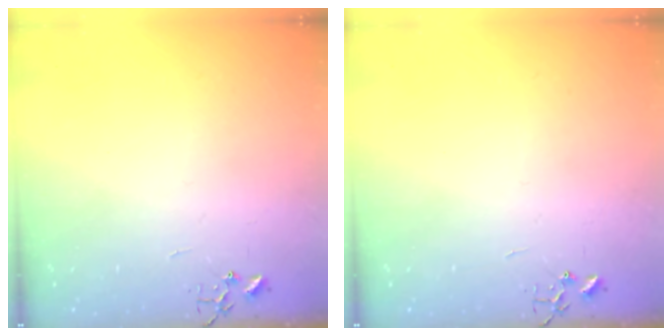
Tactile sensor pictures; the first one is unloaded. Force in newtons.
{"total": 0.0}